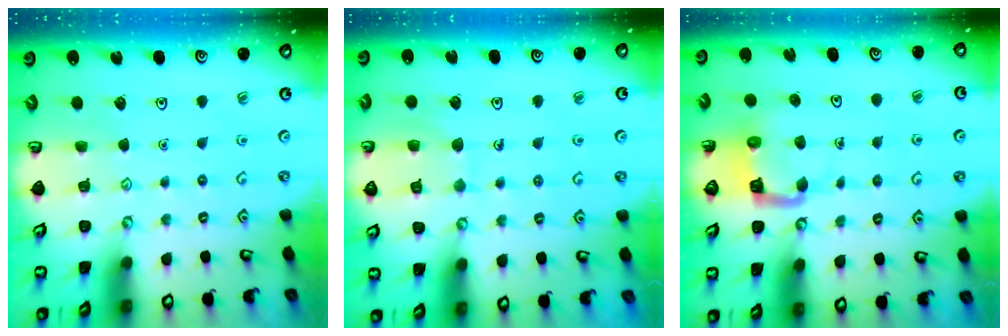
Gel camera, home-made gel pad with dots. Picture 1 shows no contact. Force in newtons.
{"total": 6.6, "press": 6.6, "slide": 0.6}
{"total": 4.5, "press": 4.5, "slide": 0.1}